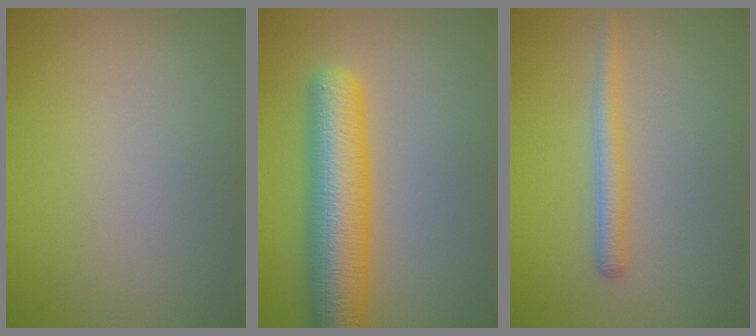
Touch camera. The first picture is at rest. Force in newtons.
{"total": 8.0, "press": 8.0, "slide": 0.1}
{"total": 1.9, "press": 1.9, "slide": 0.0}